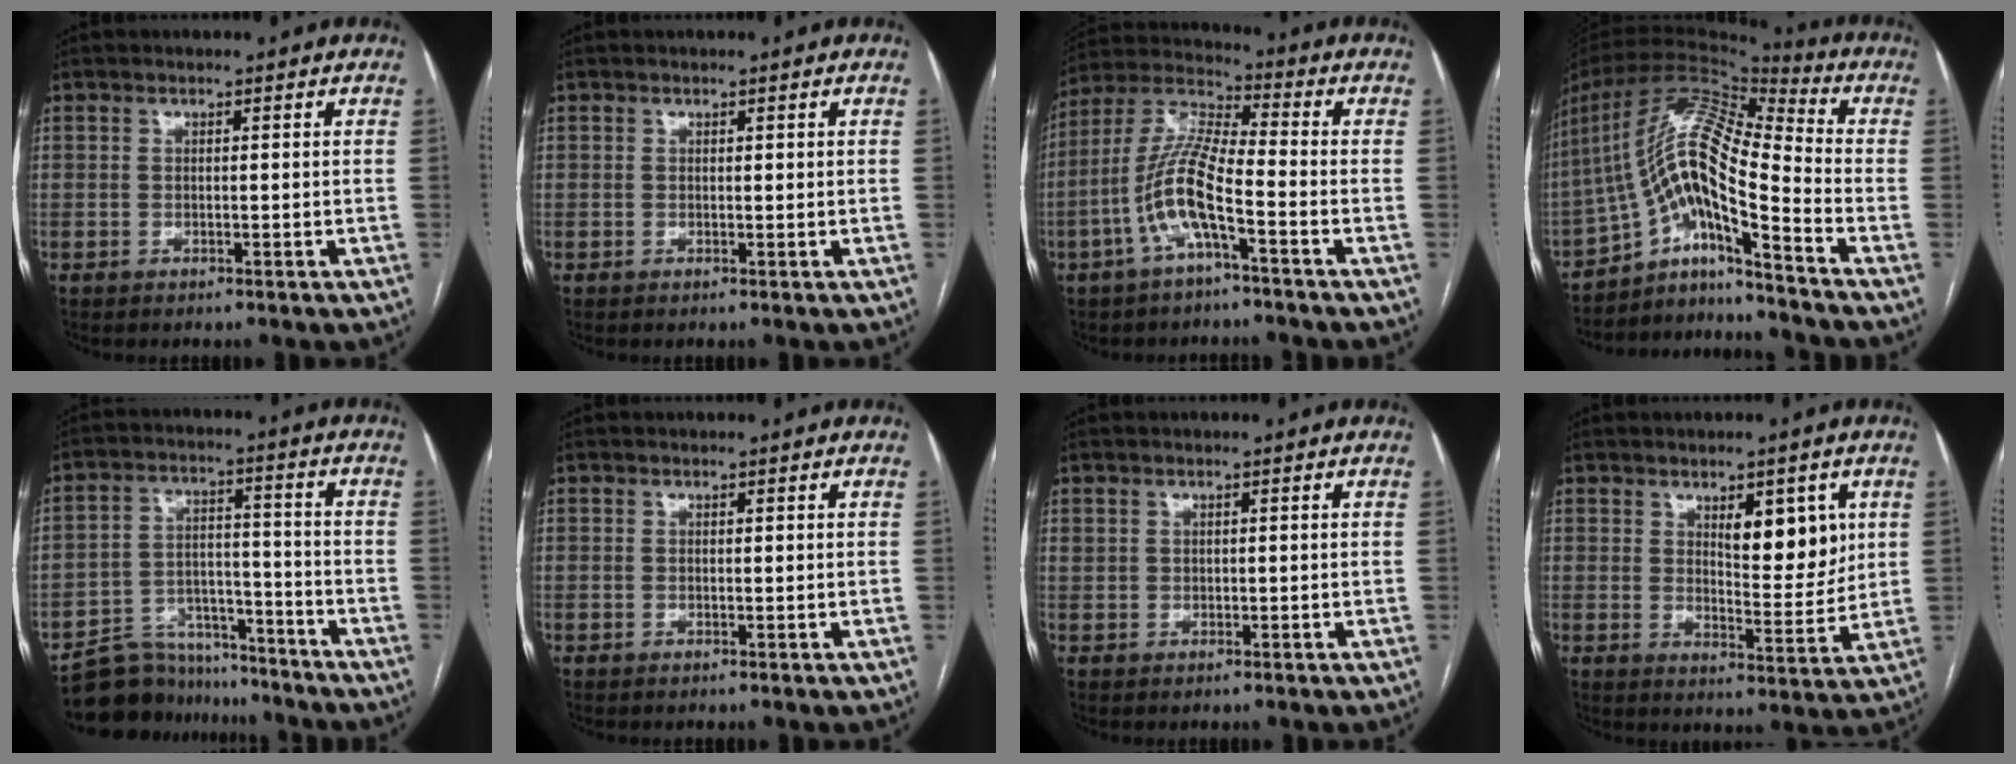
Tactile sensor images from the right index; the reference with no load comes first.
{"total": 0.0}
{"total": 10.6, "force": [-4.0, 1.7, 9.7], "torque": [-0.212, 0.010, -0.083]}
{"total": 16.0, "force": [-9.2, 1.4, 13.0], "torque": [-0.248, 0.025, -0.164]}
{"total": 11.1, "force": [-10.1, 4.6, 0.2], "torque": [0.007, 0.044, -0.166]}
{"total": 0.0}
{"total": 0.5, "force": [0.2, 0.5, 0.2], "torque": [-0.001, 0.013, 0.006]}
{"total": 7.9, "force": [3.0, 2.7, 6.8], "torque": [-0.099, -0.005, 0.049]}